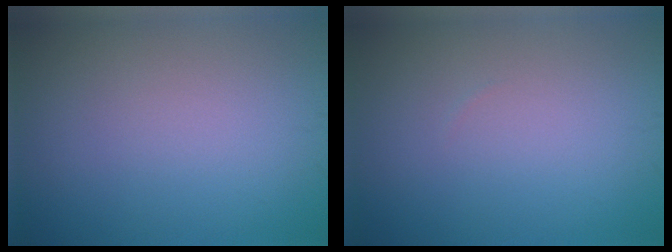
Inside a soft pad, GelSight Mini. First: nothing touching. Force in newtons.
{"total": 0.0}